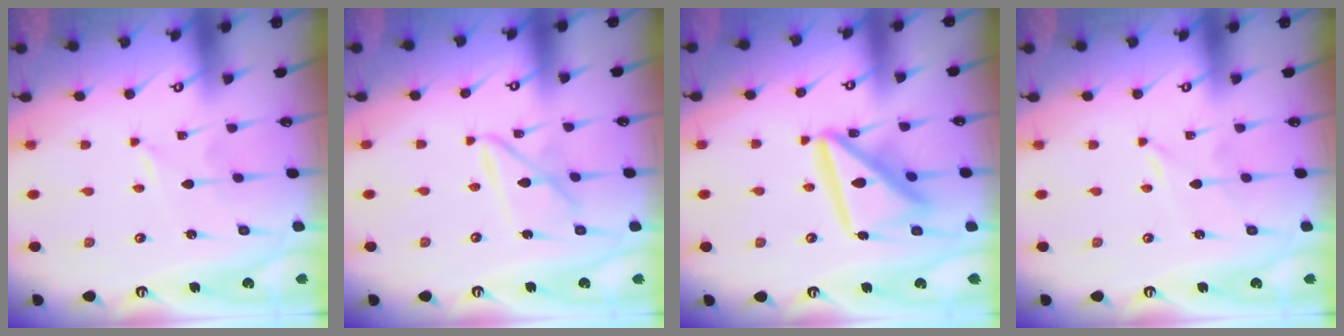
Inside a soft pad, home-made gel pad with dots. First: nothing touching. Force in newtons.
{"total": 9.3, "press": 9.2, "slide": 0.8}
{"total": 16.6, "press": 16.5, "slide": 1.8}
{"total": 0.0}